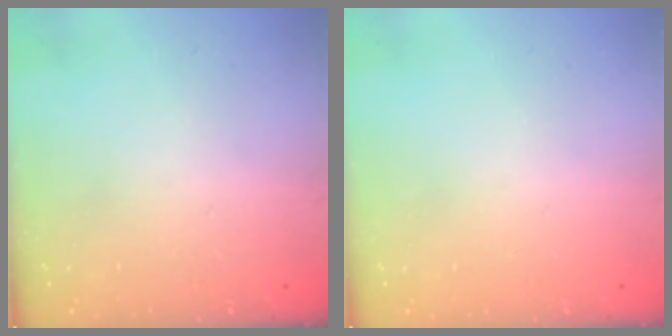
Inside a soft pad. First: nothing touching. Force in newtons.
{"total": 0.0}